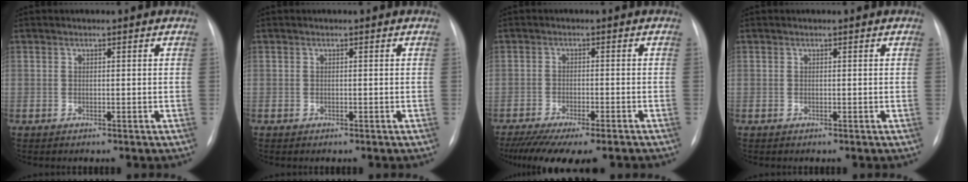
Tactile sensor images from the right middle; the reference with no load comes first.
{"total": 0.0}
{"total": 14.0, "force": [-11.4, 2.8, 7.7], "torque": [-0.132, -0.024, -0.166]}
{"total": 0.0}